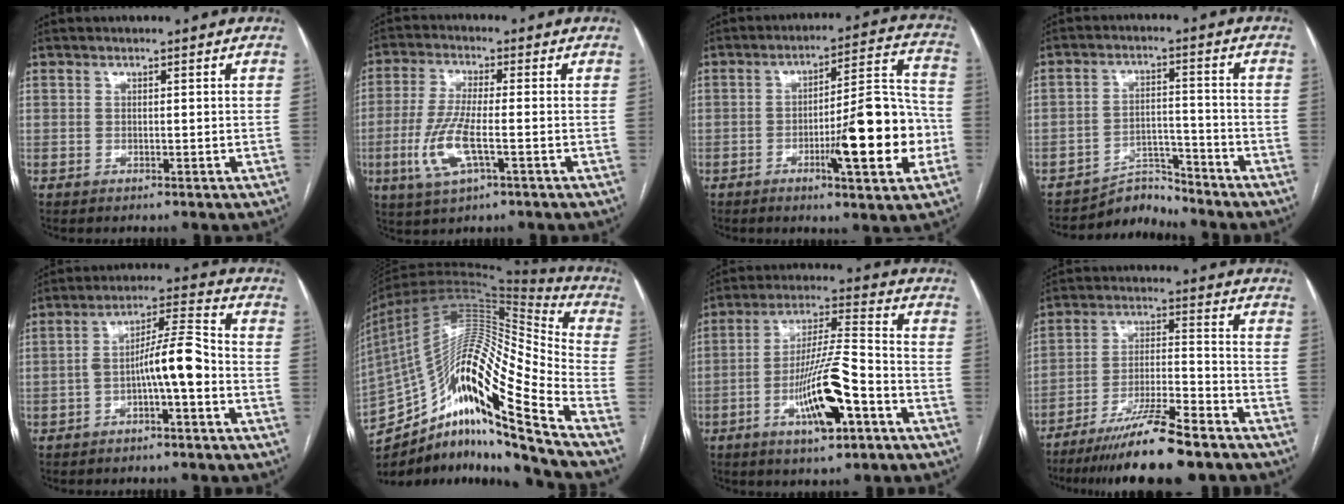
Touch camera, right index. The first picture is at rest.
{"total": 8.5, "force": [-2.5, 1.6, 7.9], "torque": [-0.175, -0.009, -0.049]}
{"total": 15.3, "force": [-4.2, 2.2, 14.6], "torque": [-0.211, 0.012, -0.059]}
{"total": 5.0, "force": [-4.8, 0.6, -1.2], "torque": [0.026, 0.015, -0.078]}
{"total": 8.2, "force": [-2.6, 0.9, 7.7], "torque": [-0.132, 0.028, -0.042]}
{"total": 25.2, "force": [-15.3, 2.6, 19.8], "torque": [-0.362, 0.024, -0.272]}
{"total": 12.9, "force": [-5.5, 2.0, 11.5], "torque": [-0.213, 0.001, -0.092]}
{"total": 13.7, "force": [-10.9, 0.8, 8.3], "torque": [-0.142, -0.018, -0.185]}